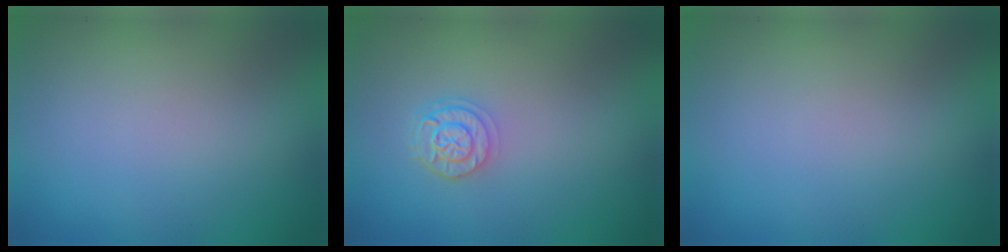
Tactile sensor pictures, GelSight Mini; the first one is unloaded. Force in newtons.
{"total": 2.5, "press": 2.0, "slide": 1.4}
{"total": 0.0}